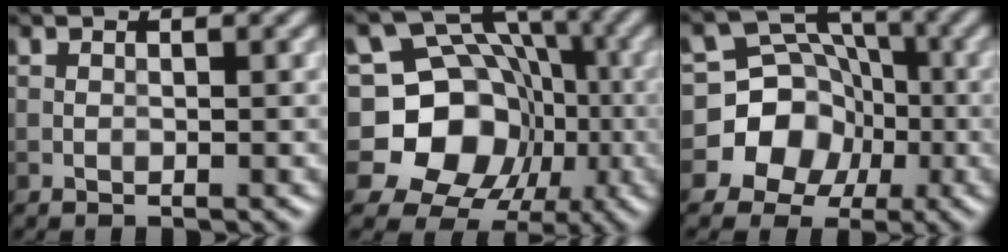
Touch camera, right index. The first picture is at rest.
{"total": 13.7, "force": [-2.0, 12.5, 5.1], "torque": [-0.098, 0.017, -0.058]}
{"total": 7.2, "force": [-2.2, 6.8, 1.4], "torque": [0.003, 0.014, -0.066]}